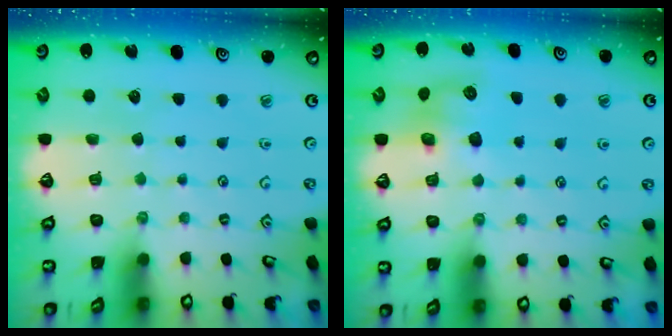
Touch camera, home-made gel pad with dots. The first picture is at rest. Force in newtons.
{"total": 7.3, "press": 7.3, "slide": 0.4}